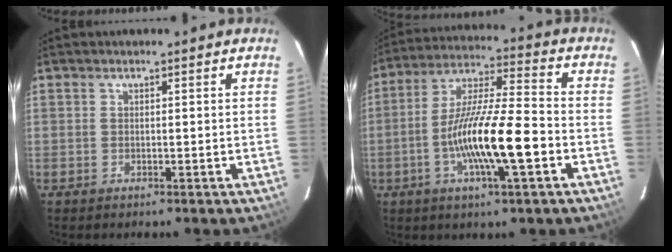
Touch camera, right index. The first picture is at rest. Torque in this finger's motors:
{"motor_torque": [0.92, -0.29, 0.85, 0.21]}